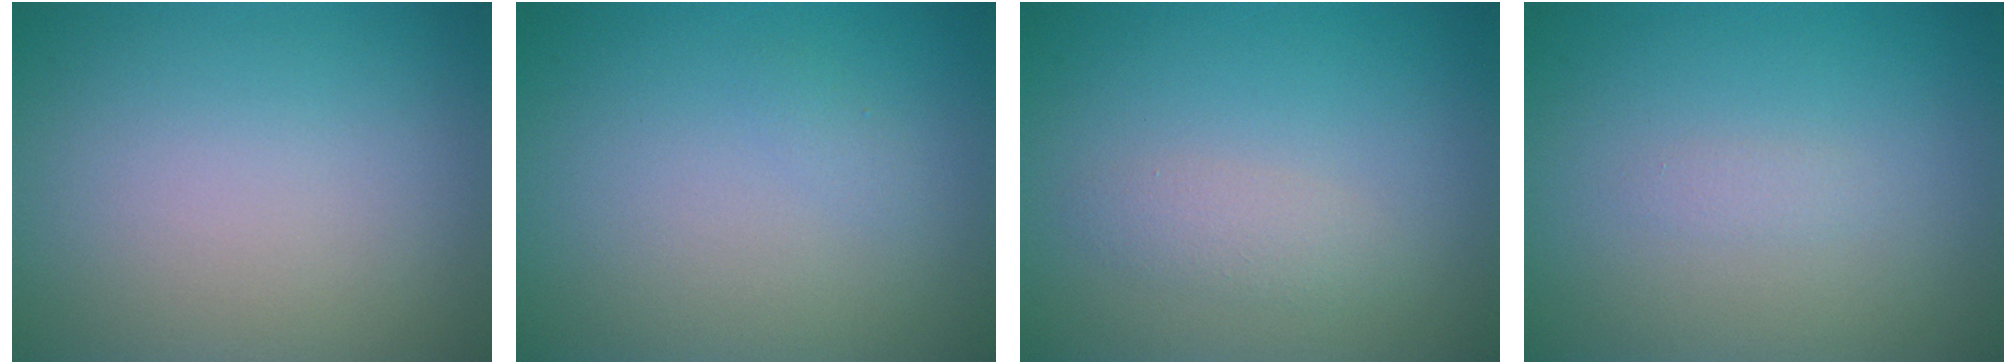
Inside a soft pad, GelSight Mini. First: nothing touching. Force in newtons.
{"total": 0.5, "press": 0.5, "slide": 0.0}
{"total": 1.5, "press": 1.5, "slide": 0.1}
{"total": 0.7, "press": 0.7, "slide": 0.1}